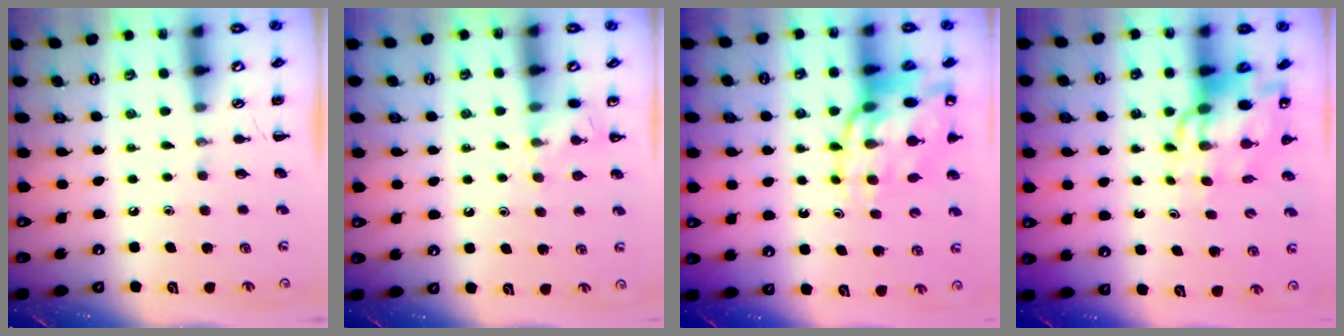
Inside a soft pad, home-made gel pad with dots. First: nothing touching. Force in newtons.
{"total": 6.4, "press": 6.2, "slide": 1.4}
{"total": 16.5, "press": 15.9, "slide": 4.1}
{"total": 12.8, "press": 12.2, "slide": 3.9}